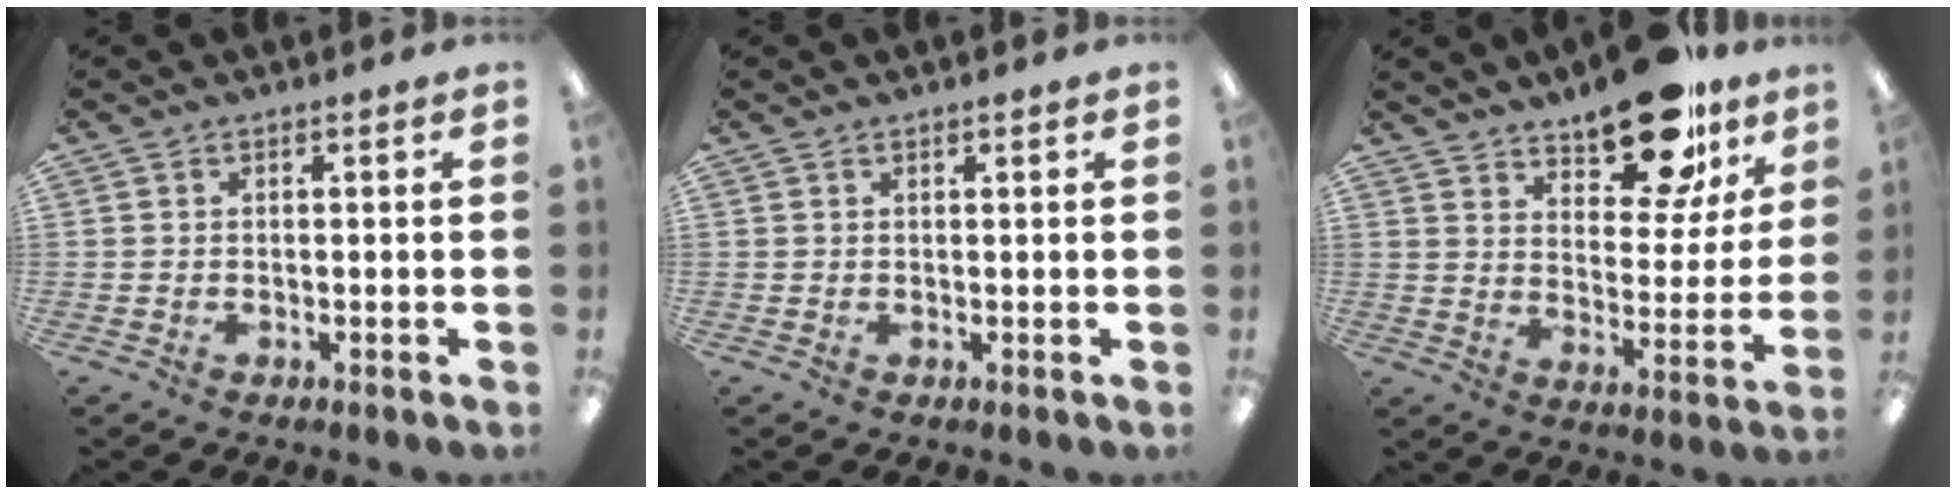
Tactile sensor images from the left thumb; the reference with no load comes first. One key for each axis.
{"total": 0.8, "fx": 0.6, "fy": 0.2, "fz": 0.4, "tx": -0.009, "ty": 0.001, "tz": 0.011}
{"total": 17.9, "fx": 13.3, "fy": 7.6, "fz": 9.2, "tx": -0.126, "ty": -0.080, "tz": 0.227}